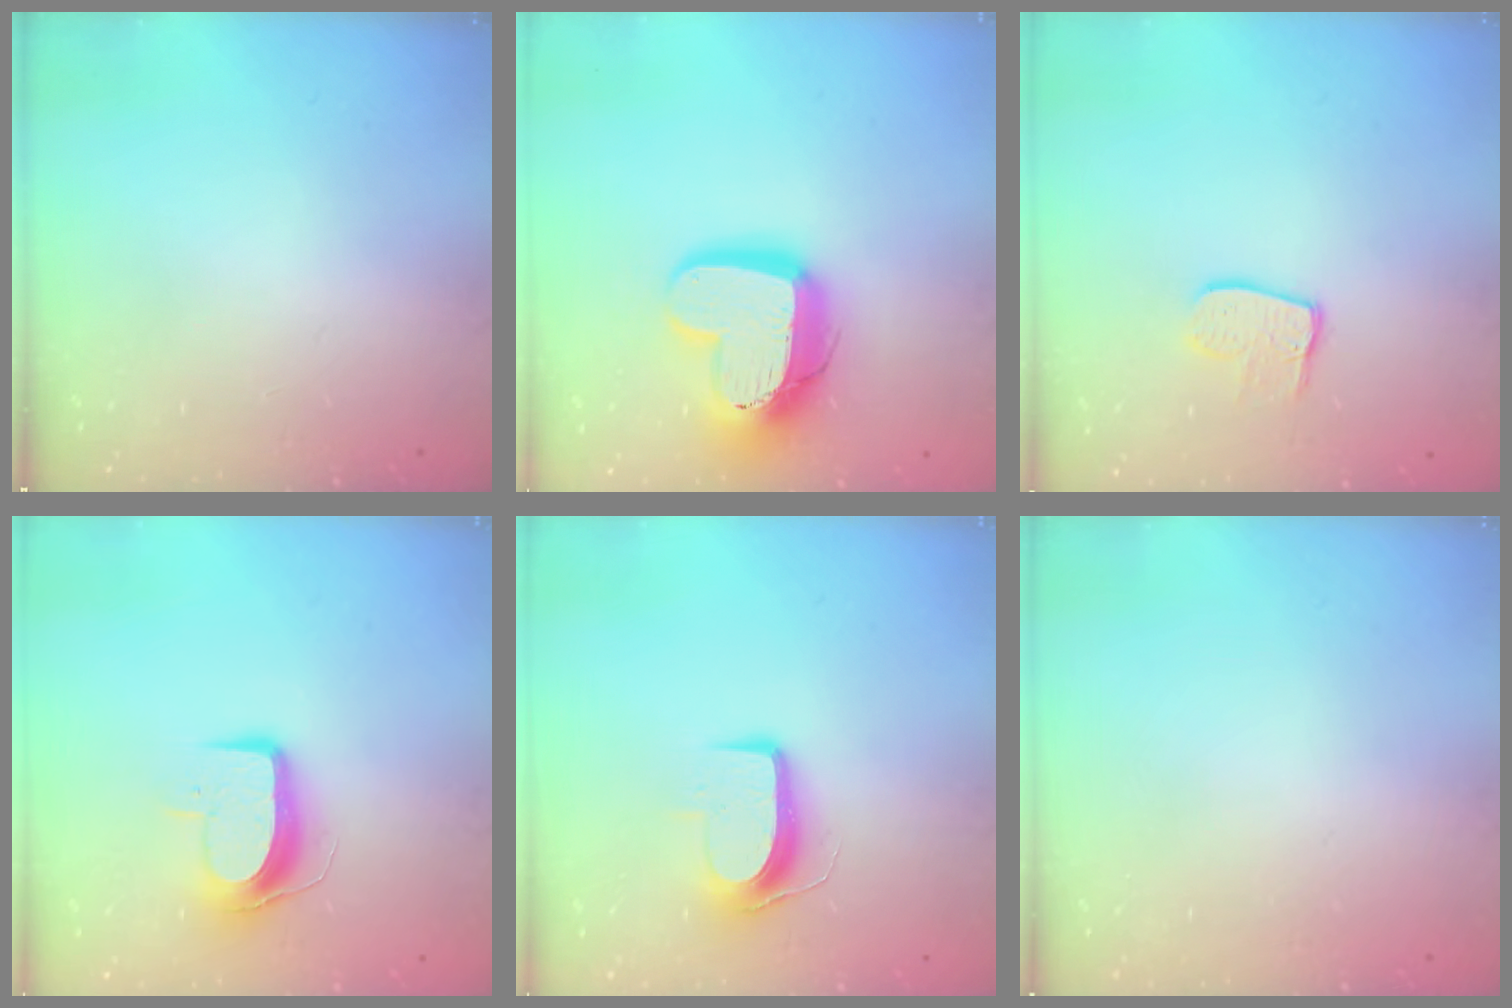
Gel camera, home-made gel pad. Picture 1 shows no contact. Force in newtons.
{"total": 16.6, "press": 16.6, "slide": 1.3}
{"total": 8.5, "press": 8.5, "slide": 0.7}
{"total": 9.2, "press": 9.2, "slide": 0.7}
{"total": 9.2, "press": 9.1, "slide": 0.9}
{"total": 0.0}